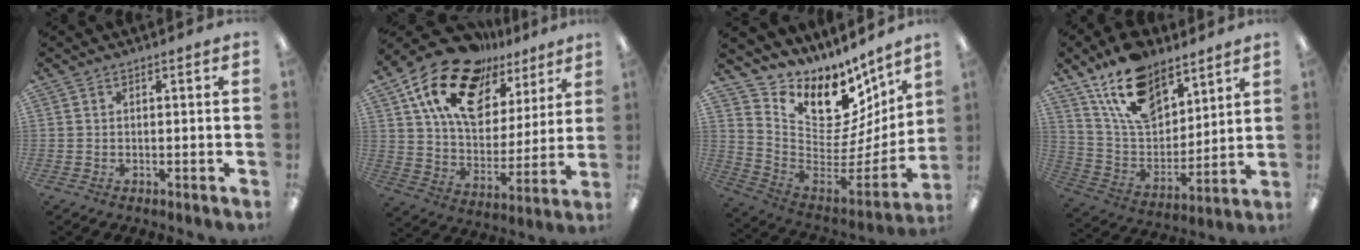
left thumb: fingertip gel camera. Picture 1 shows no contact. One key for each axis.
{"total": 19.5, "fx": 12.7, "fy": 10.8, "fz": 10.1, "tx": -0.191, "ty": -0.072, "tz": 0.229}
{"total": 11.9, "fx": 9.2, "fy": 6.1, "fz": 4.5, "tx": -0.058, "ty": -0.121, "tz": 0.161}
{"total": 16.7, "fx": 11.5, "fy": 8.9, "fz": 8.2, "tx": -0.160, "ty": -0.054, "tz": 0.213}